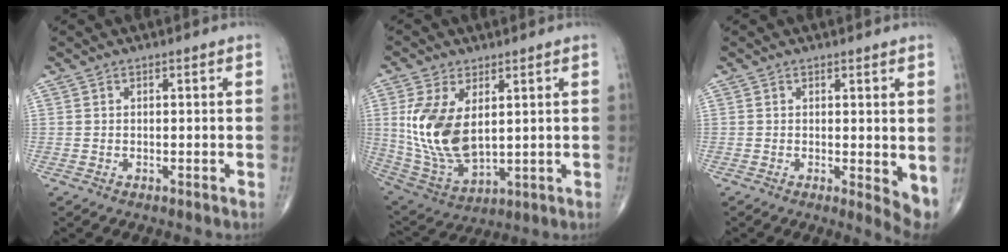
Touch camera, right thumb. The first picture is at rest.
{"total": 14.6, "force": [2.7, 8.1, 11.8], "torque": [-0.237, -0.018, 0.071]}
{"total": 4.6, "force": [0.4, 1.5, 4.3], "torque": [-0.058, -0.015, 0.007]}